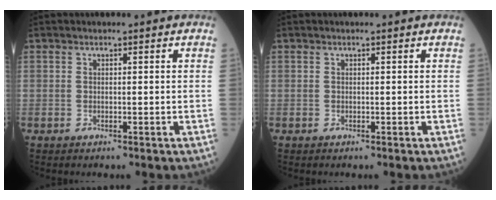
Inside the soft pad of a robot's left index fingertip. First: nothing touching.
{"total": 0.0}